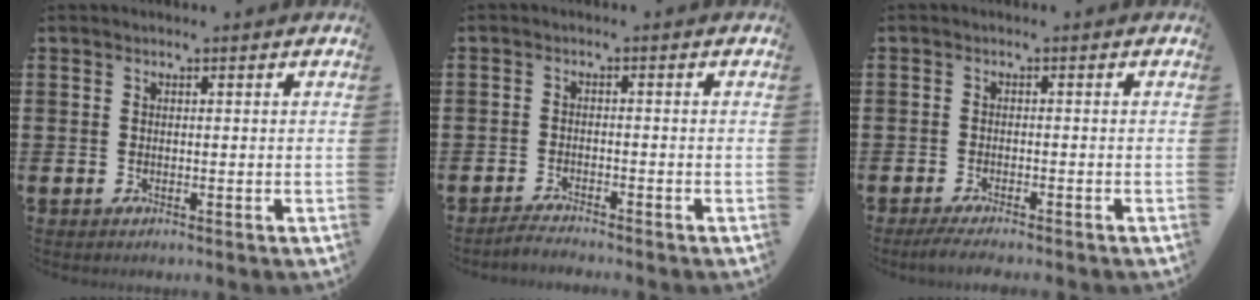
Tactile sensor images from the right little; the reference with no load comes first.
{"total": 1.8, "force": [-1.8, -0.1, 0.2], "torque": [-0.007, 0.004, -0.035]}
{"total": 1.7, "force": [-1.4, 0.0, 1.0], "torque": [-0.016, 0.002, -0.027]}